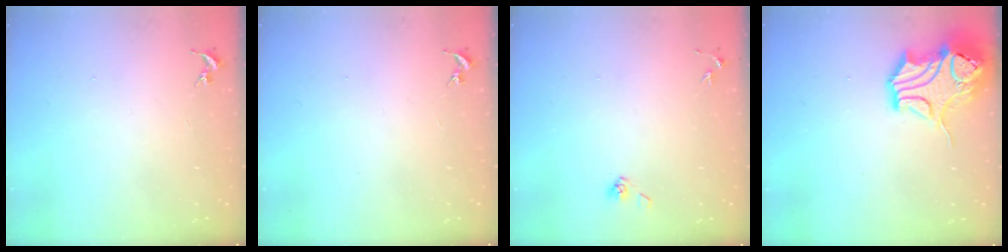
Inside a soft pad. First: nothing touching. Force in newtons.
{"total": 0.0}
{"total": 3.8, "press": 3.4, "slide": 1.7}
{"total": 15.2, "press": 15.0, "slide": 2.4}